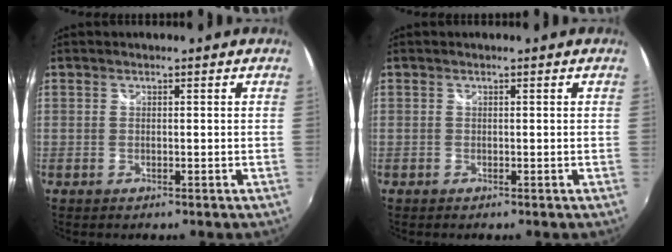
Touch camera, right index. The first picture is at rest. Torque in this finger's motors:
{"motor_torque": [-0.02, -0.02, -0.01, 0.01]}